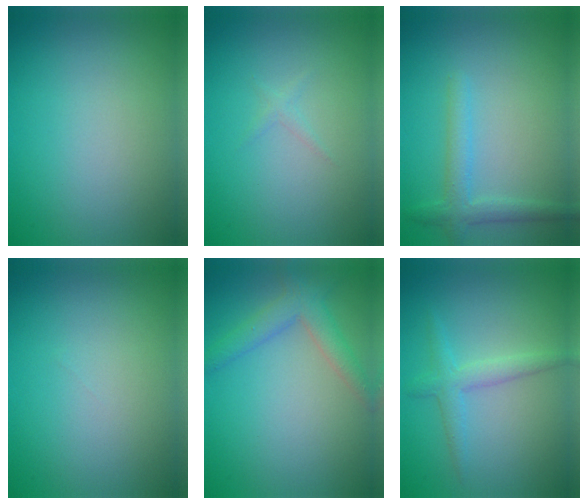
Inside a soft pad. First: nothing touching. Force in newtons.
{"total": 0.6, "press": 0.6, "slide": 0.1}
{"total": 2.4, "press": 2.4, "slide": 0.0}
{"total": 0.0}
{"total": 3.0, "press": 3.0, "slide": 0.2}
{"total": 2.2, "press": 2.2, "slide": 0.1}